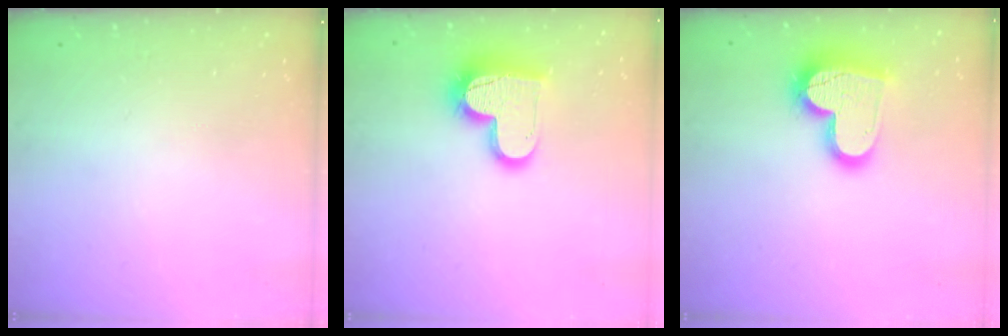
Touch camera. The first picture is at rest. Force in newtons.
{"total": 15.9, "press": 15.9, "slide": 1.1}
{"total": 17.8, "press": 17.7, "slide": 1.7}